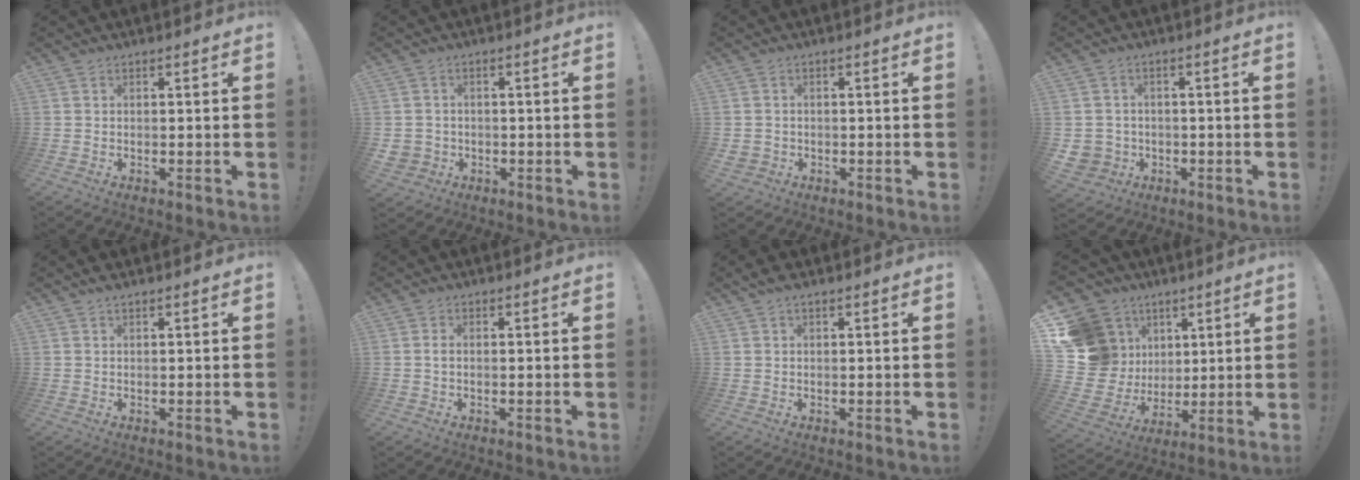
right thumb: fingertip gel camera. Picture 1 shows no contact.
{"total": 3.2, "force": [-0.2, 3.1, 0.9], "torque": [-0.017, -0.001, -0.003]}
{"total": 1.9, "force": [-0.3, 1.7, 0.7], "torque": [-0.011, 0.003, -0.005]}
{"total": 4.7, "force": [-0.6, 4.5, 1.2], "torque": [-0.031, 0.006, -0.008]}
{"total": 1.0, "force": [0.8, -0.1, 0.5], "torque": [-0.011, 0.002, 0.015]}
{"total": 1.0, "force": [-0.1, 0.3, 0.9], "torque": [-0.021, 0.003, -0.002]}
{"total": 1.8, "force": [1.1, 0.5, 1.4], "torque": [-0.026, 0.000, 0.021]}
{"total": 19.1, "force": [6.1, 16.7, 7.1], "torque": [-0.140, -0.028, 0.153]}